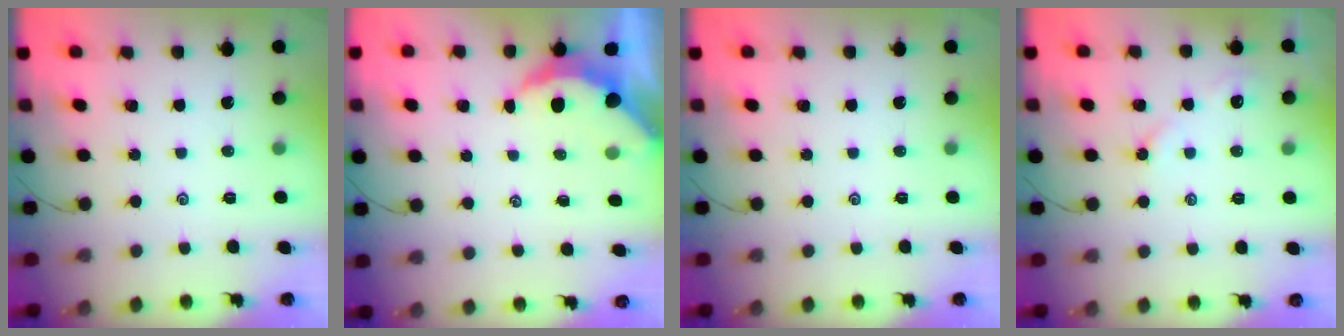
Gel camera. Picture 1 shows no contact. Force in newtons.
{"total": 5.0, "press": 5.0, "slide": 0.5}
{"total": 0.0}
{"total": 2.4, "press": 2.4, "slide": 0.6}